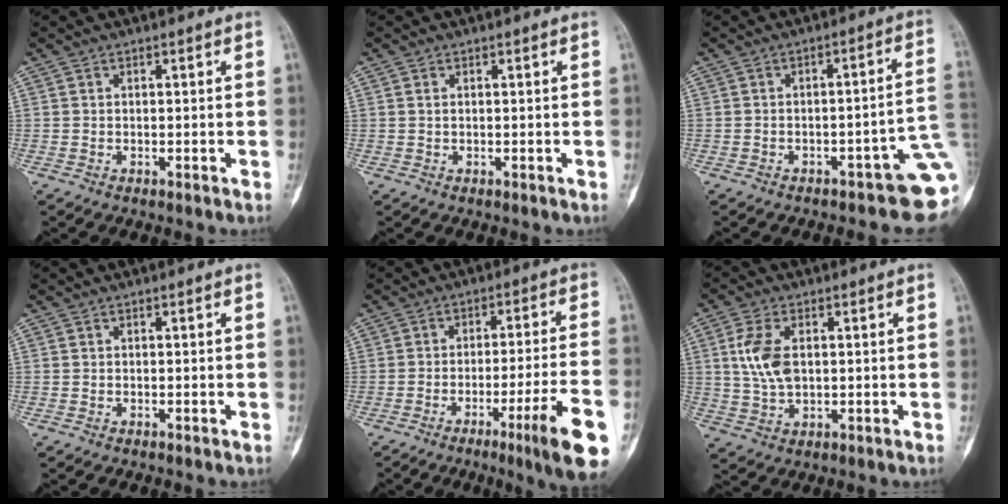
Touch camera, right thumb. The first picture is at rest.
{"total": 0.6, "force": [0.2, 0.4, 0.4], "torque": [-0.010, 0.003, 0.004]}
{"total": 10.4, "force": [-4.6, 3.6, 8.6], "torque": [-0.077, 0.045, -0.054]}
{"total": 0.0}
{"total": 13.8, "force": [-6.4, 0.6, 12.2], "torque": [-0.174, 0.008, -0.092]}
{"total": 8.0, "force": [1.4, 4.7, 6.4], "torque": [-0.135, -0.001, 0.033]}